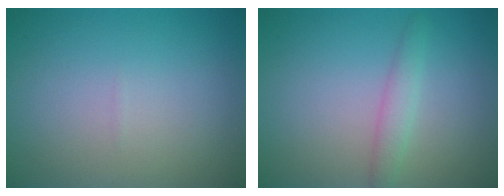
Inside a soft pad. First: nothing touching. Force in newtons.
{"total": 1.7, "press": 1.7, "slide": 0.1}